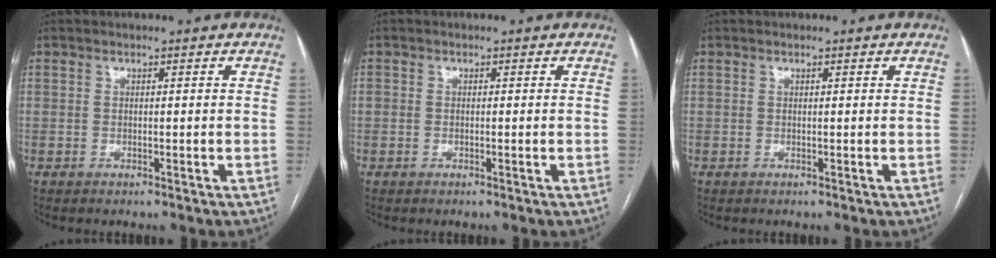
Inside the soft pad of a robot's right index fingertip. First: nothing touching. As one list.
[{"total": 0.8, "force": [-0.1, 0.6, 0.6], "torque": [-0.015, 0.005, 0.003]}, {"total": 0.0}]